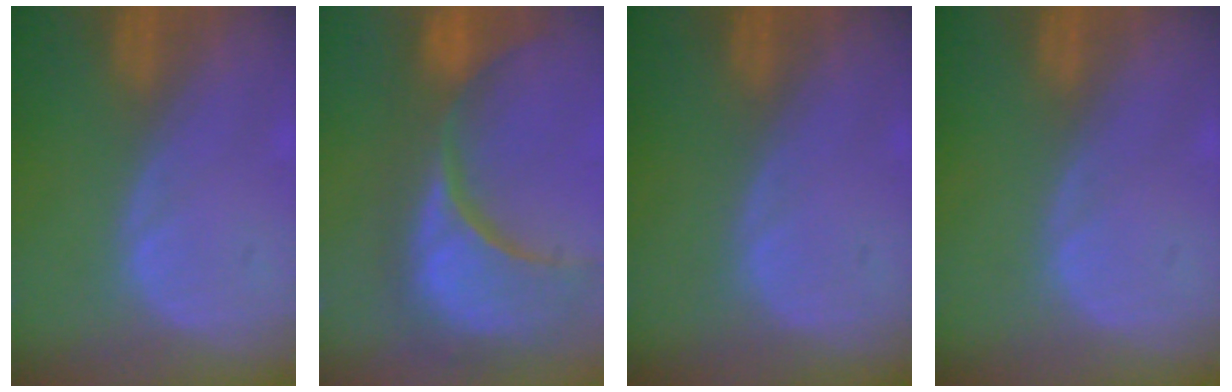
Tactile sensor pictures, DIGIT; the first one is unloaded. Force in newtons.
{"total": 15.2, "press": 12.2, "slide": 9.1}
{"total": 0.0}
{"total": 0.0}